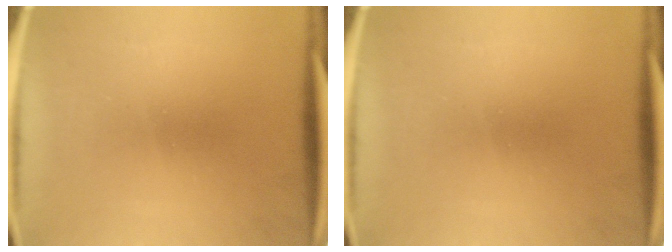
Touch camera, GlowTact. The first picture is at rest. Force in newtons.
{"total": 0.0}